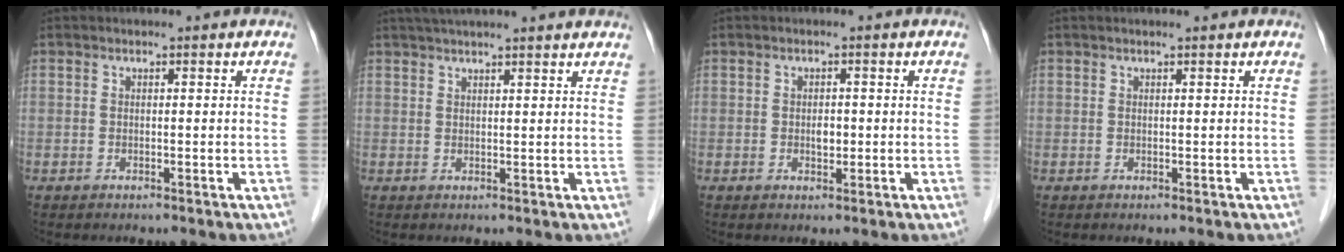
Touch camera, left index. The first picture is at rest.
{"total": 11.6, "force": [10.2, 0.0, 5.5], "torque": [-0.086, 0.038, 0.129]}
{"total": 1.5, "force": [-0.1, 0.9, 1.2], "torque": [-0.020, 0.001, -0.001]}
{"total": 0.7, "force": [0.6, -0.1, 0.4], "torque": [-0.006, 0.003, 0.011]}